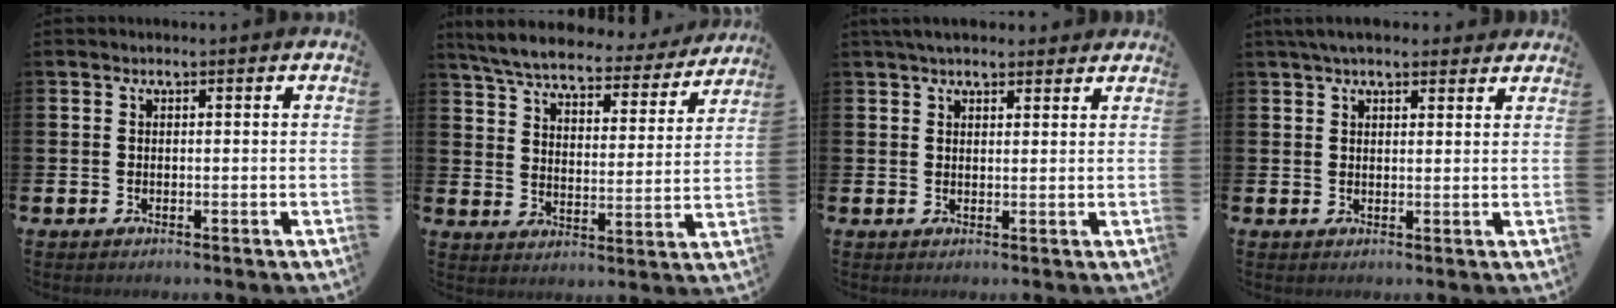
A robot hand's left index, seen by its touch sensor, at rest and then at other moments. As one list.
[{"total": 6.4, "force": [5.9, 1.2, 2.2], "torque": [-0.071, -0.039, 0.098]}, {"total": 3.5, "force": [3.1, 1.2, 1.0], "torque": [-0.021, -0.005, 0.057]}, {"total": 3.7, "force": [3.3, 1.1, 1.4], "torque": [-0.030, -0.005, 0.060]}]